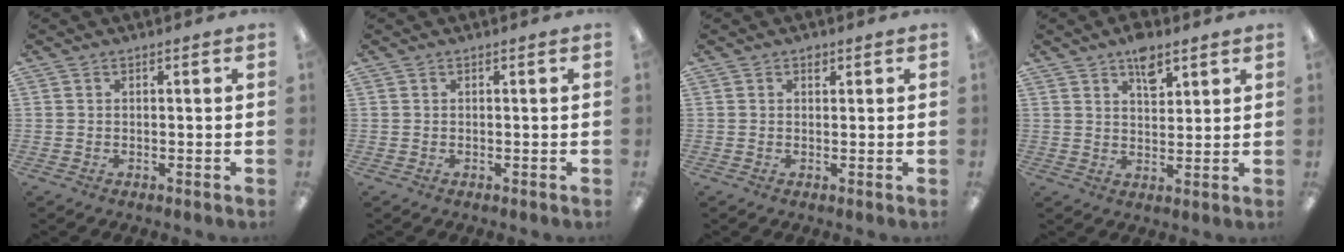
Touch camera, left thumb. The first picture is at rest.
{"total": 0.0}
{"total": 1.3, "force": [0.8, 0.8, 0.5], "torque": [-0.003, -0.001, 0.013]}
{"total": 6.8, "force": [4.6, 3.4, 3.8], "torque": [-0.047, -0.022, 0.077]}